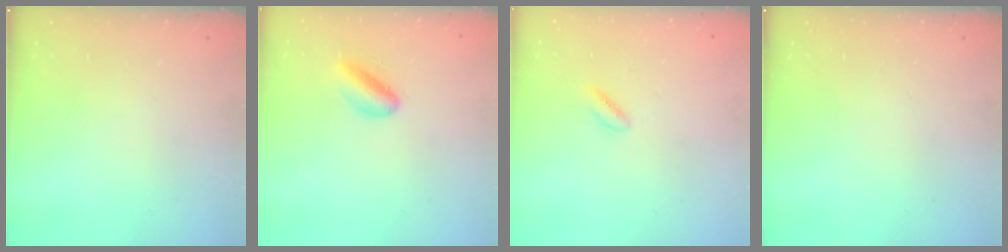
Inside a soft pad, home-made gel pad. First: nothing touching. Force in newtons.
{"total": 6.3, "press": 6.0, "slide": 1.8}
{"total": 1.5, "press": 1.1, "slide": 1.0}
{"total": 0.0}